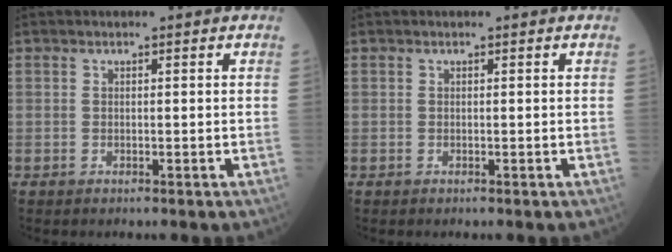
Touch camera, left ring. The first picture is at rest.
{"total": 0.0}